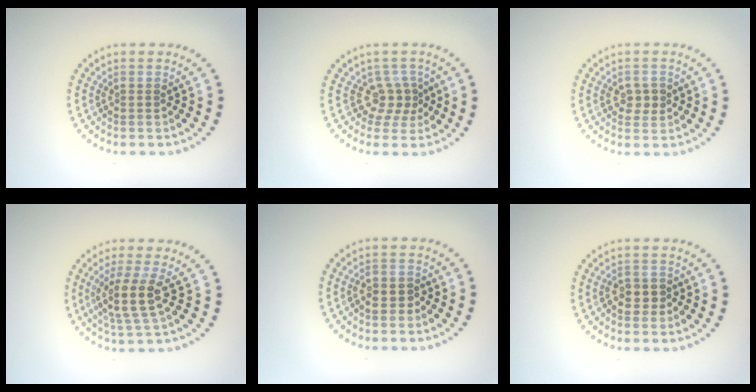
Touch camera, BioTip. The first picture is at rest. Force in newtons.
{"total": 2.5, "press": 1.7, "slide": 1.8}
{"total": 1.9, "press": 1.9, "slide": 0.4}
{"total": 3.6, "press": 2.9, "slide": 2.2}
{"total": 1.5, "press": 1.3, "slide": 0.6}
{"total": 1.5, "press": 1.4, "slide": 0.4}